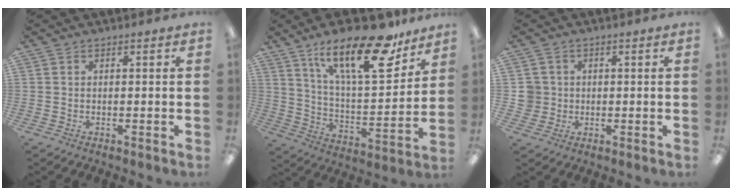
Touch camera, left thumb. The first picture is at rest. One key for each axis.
{"total": 24.3, "fx": 15.9, "fy": 8.1, "fz": 16.6, "tx": -0.256, "ty": -0.094, "tz": 0.261}
{"total": 4.5, "fx": 0.3, "fy": 4.4, "fz": 0.7, "tx": -0.023, "ty": 0.005, "tz": 0.005}